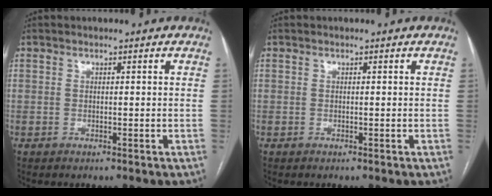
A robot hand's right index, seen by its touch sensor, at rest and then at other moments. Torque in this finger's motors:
{"motor_torque": [0.00, 0.00, 0.00, 0.00]}